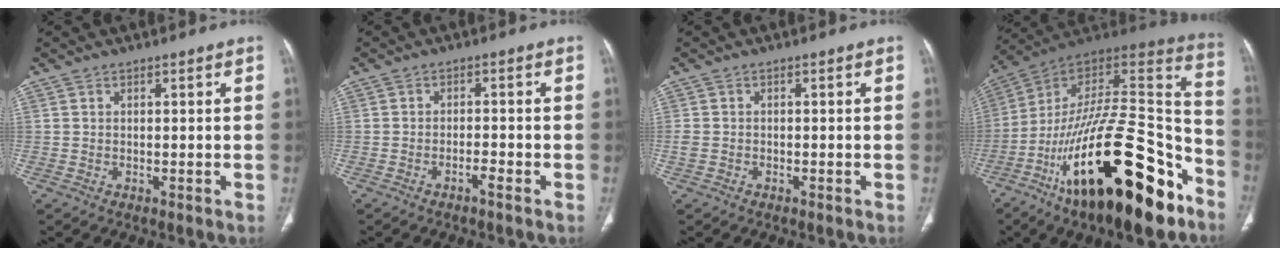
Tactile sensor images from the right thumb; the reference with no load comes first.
{"total": 2.0, "force": [-1.4, 0.3, 1.4], "torque": [-0.028, 0.011, -0.024]}
{"total": 1.5, "force": [-0.6, 1.1, 0.8], "torque": [-0.022, 0.003, -0.012]}
{"total": 34.1, "force": [-18.5, 12.1, 26.0], "torque": [-0.365, 0.082, -0.295]}